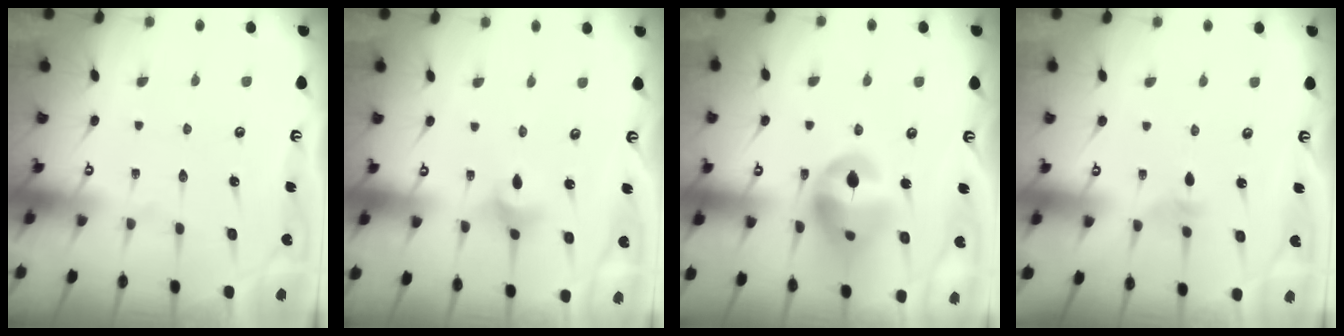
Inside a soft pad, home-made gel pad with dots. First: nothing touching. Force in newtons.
{"total": 3.6, "press": 3.5, "slide": 0.6}
{"total": 14.8, "press": 14.7, "slide": 1.6}
{"total": 2.2, "press": 2.2, "slide": 0.5}